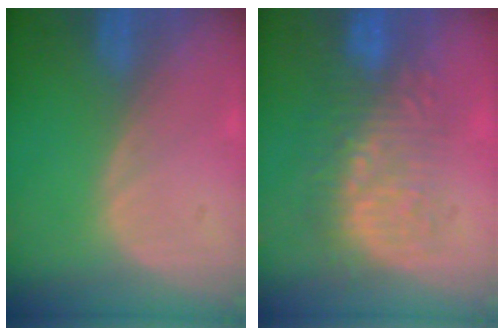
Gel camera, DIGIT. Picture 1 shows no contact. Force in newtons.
{"total": 8.8, "press": 8.5, "slide": 2.5}